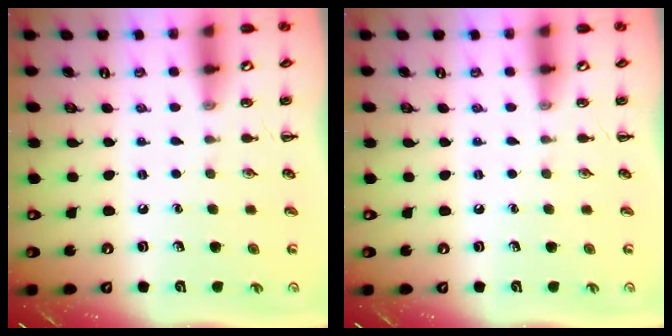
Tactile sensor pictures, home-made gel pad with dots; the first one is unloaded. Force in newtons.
{"total": 0.0}